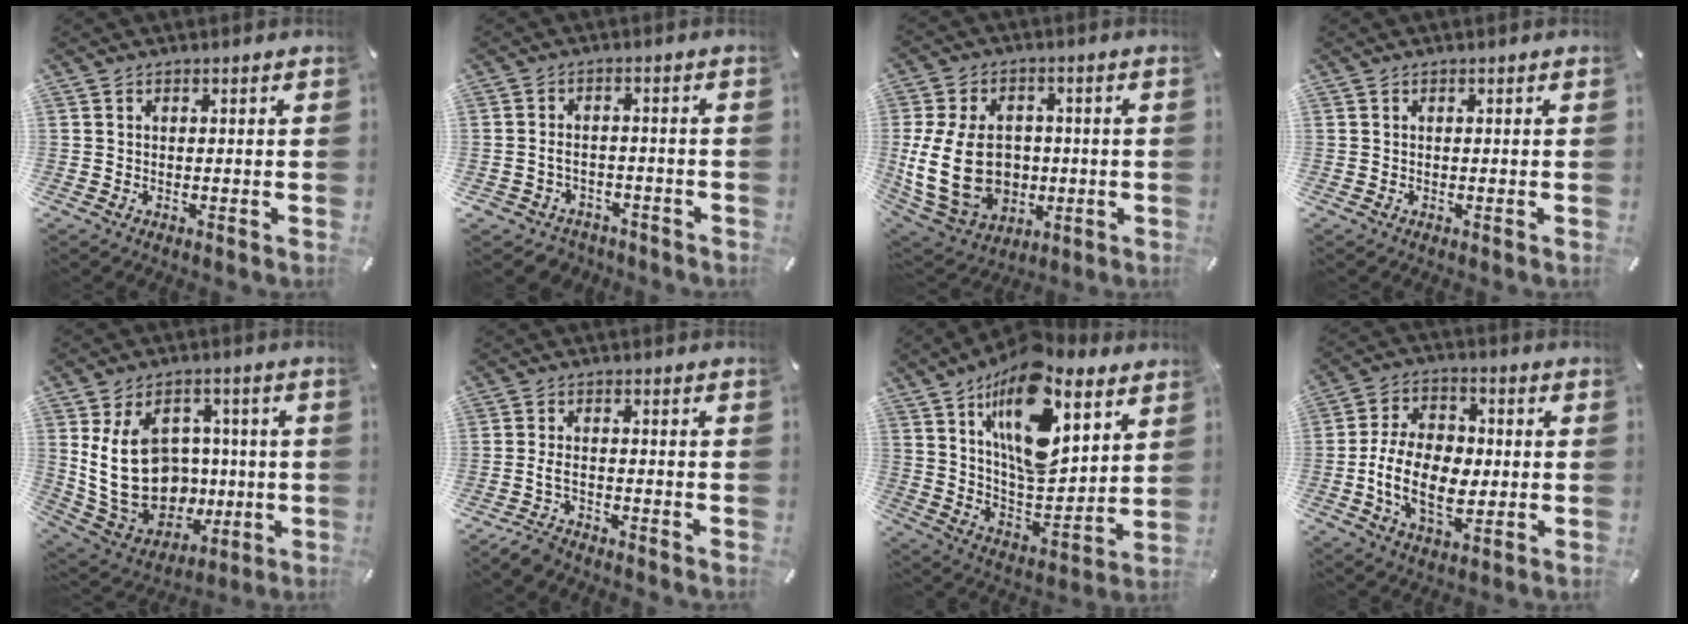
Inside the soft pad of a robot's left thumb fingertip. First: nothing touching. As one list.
[{"total": 3.8, "force": [-1.7, 3.1, 1.5], "torque": [-0.035, 0.004, -0.034]}, {"total": 18.6, "force": [-1.0, 13.8, 12.5], "torque": [-0.256, -0.004, -0.012]}, {"total": 0.0}, {"total": 20.0, "force": [1.0, 15.9, 12.0], "torque": [-0.224, -0.014, 0.028]}, {"total": 3.8, "force": [-2.7, 1.3, 2.3], "torque": [-0.055, 0.012, -0.054]}, {"total": 20.7, "force": [11.8, 10.1, 13.6], "torque": [-0.234, -0.064, 0.204]}, {"total": 14.4, "force": [-2.7, 9.5, 10.5], "torque": [-0.206, 0.009, -0.046]}]